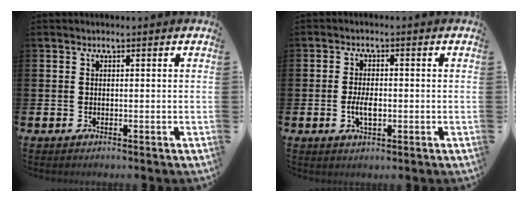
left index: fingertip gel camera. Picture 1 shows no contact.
{"total": 3.3, "force": [-0.4, 1.6, 2.8], "torque": [-0.043, 0.000, -0.010]}